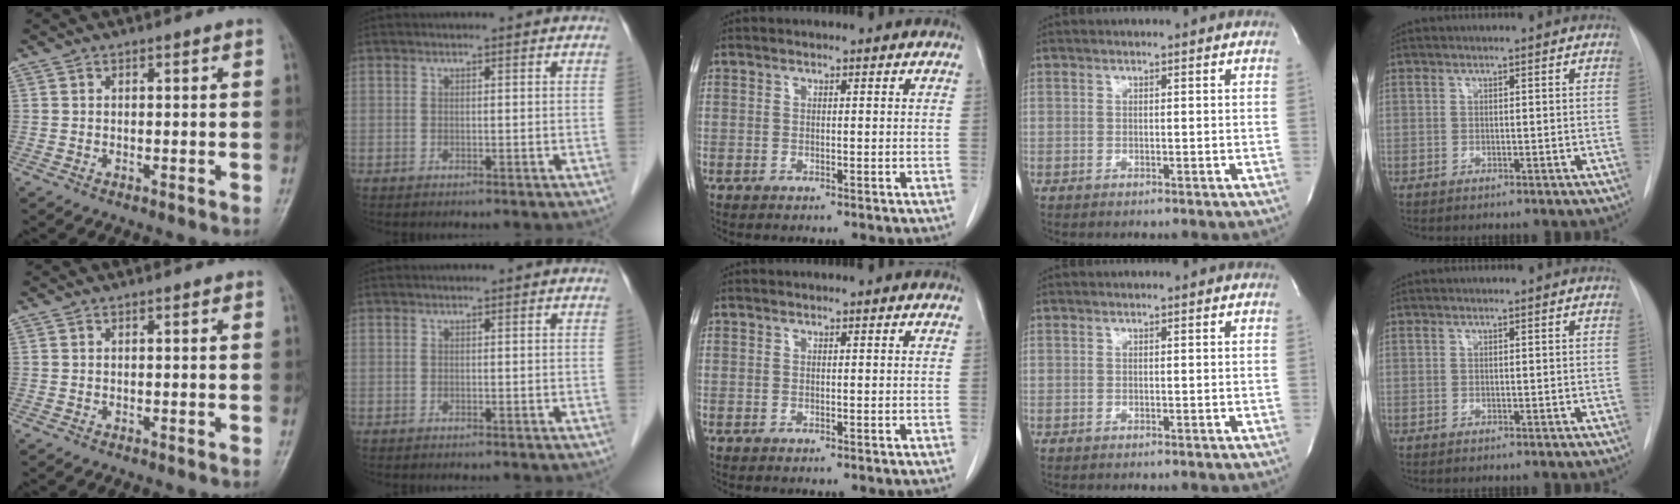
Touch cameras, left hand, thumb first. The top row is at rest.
{}